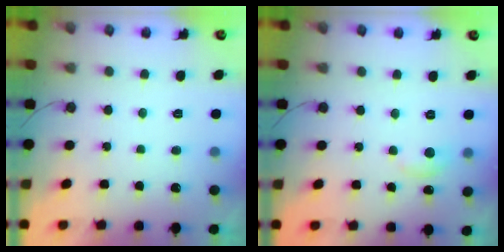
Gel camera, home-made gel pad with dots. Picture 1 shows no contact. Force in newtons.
{"total": 4.4, "press": 4.4, "slide": 0.6}